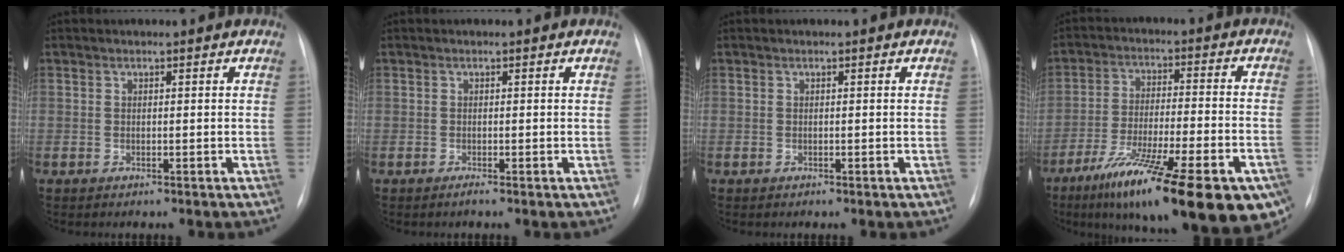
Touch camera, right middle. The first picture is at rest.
{"total": 0.6, "force": [-0.6, 0.0, 0.3], "torque": [-0.009, -0.002, -0.009]}
{"total": 0.0}
{"total": 26.5, "force": [-16.8, 5.5, 19.7], "torque": [-0.238, -0.020, -0.256]}